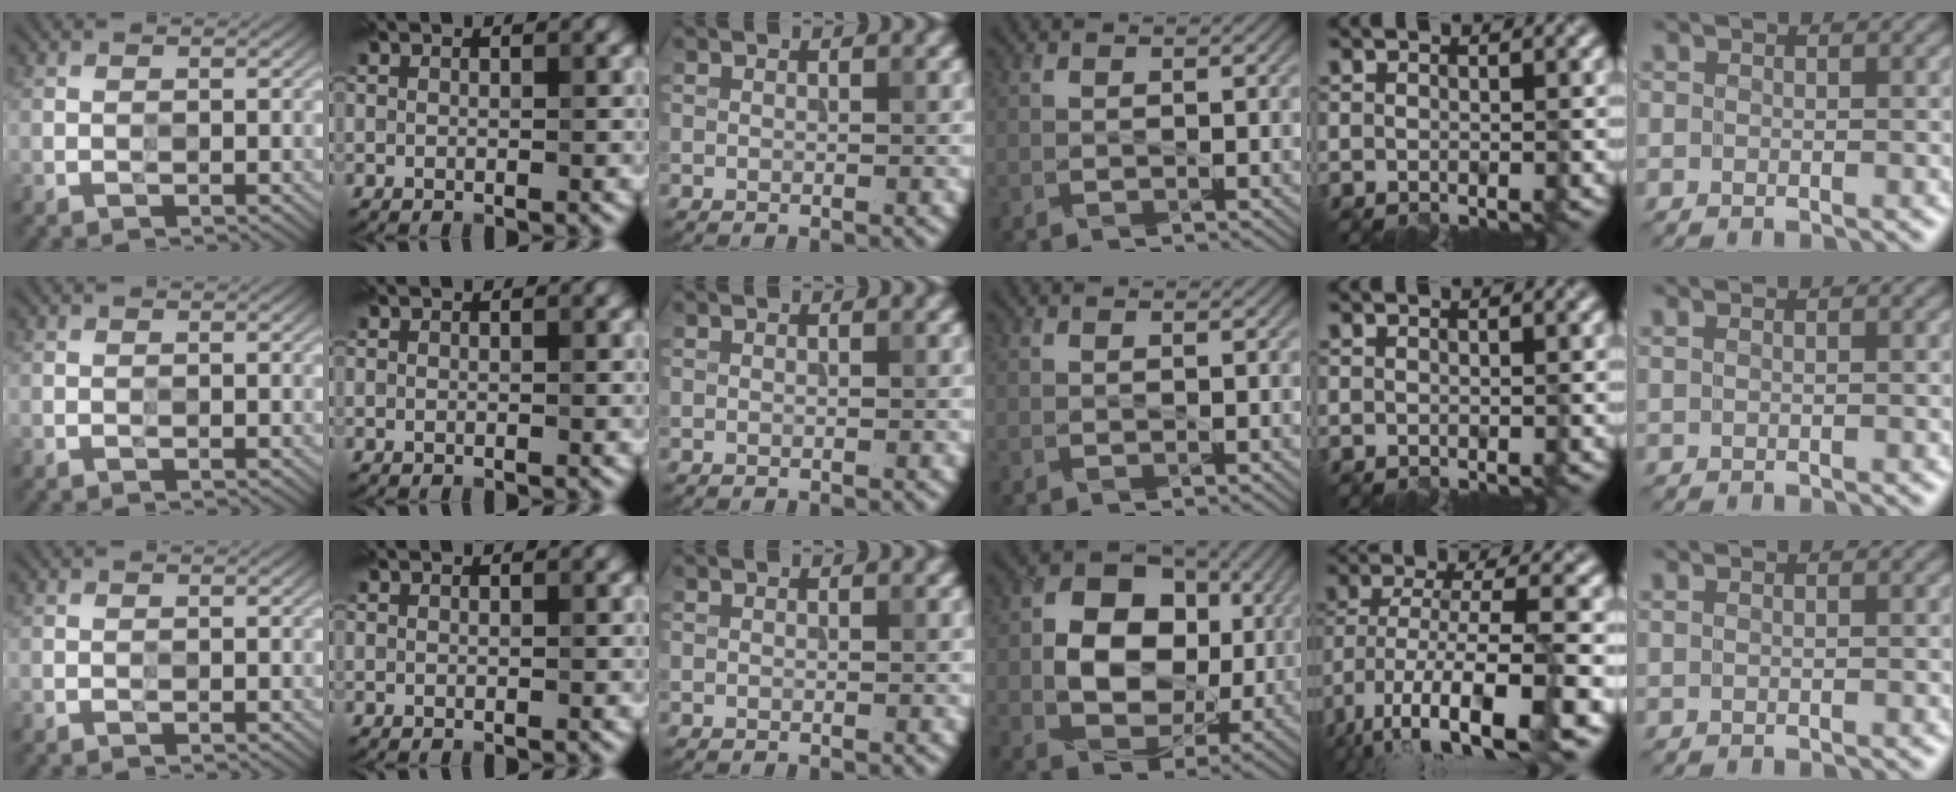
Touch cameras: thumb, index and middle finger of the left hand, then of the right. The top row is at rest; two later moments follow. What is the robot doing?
{"motion": "wipe", "object": "plastic plate"}